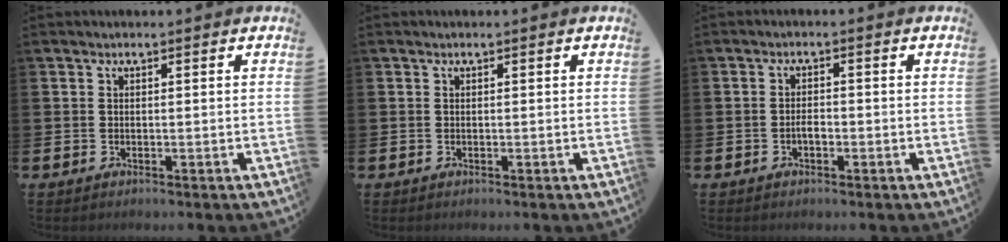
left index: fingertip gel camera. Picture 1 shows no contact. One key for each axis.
{"total": 0.0}
{"total": 1.6, "fx": -0.6, "fy": 0.8, "fz": 1.3, "tx": -0.015, "ty": -0.001, "tz": -0.015}